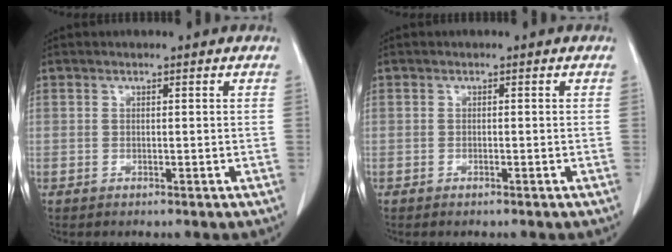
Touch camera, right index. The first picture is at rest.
{"total": 0.0}